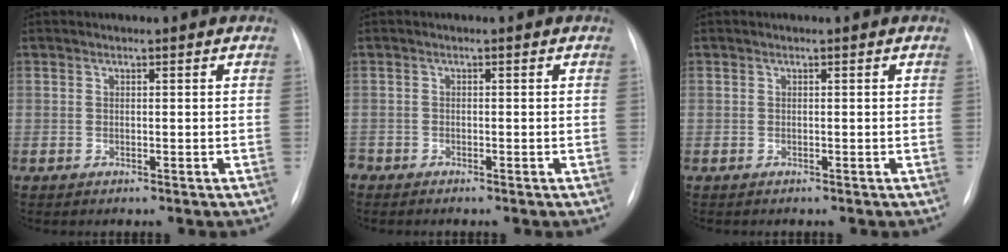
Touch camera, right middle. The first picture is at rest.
{"total": 1.2, "force": [-1.1, 0.5, 0.1], "torque": [-0.002, 0.000, -0.017]}
{"total": 0.0}